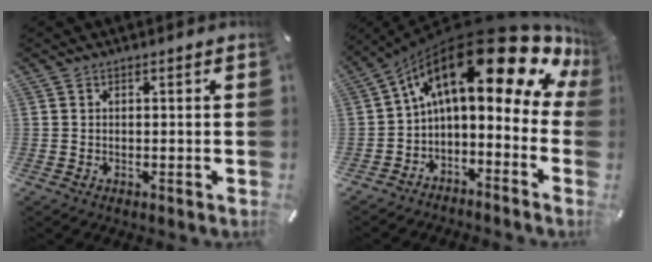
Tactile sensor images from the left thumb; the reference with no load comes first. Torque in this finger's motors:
{"motor_torque": [1.87, 3.14, 2.77, 0.00, 0.82]}